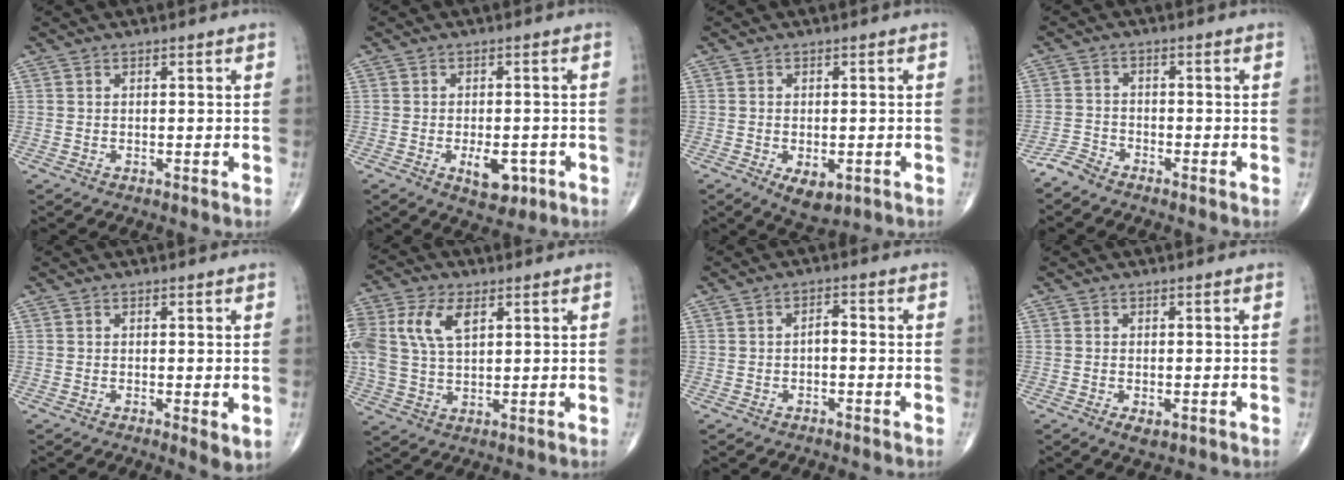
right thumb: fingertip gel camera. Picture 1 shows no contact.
{"total": 5.8, "force": [-2.1, 3.0, 4.4], "torque": [-0.053, 0.004, -0.022]}
{"total": 5.3, "force": [-1.9, 2.8, 4.1], "torque": [-0.062, -0.003, -0.019]}
{"total": 2.8, "force": [-2.7, 0.7, 0.4], "torque": [-0.006, -0.003, -0.062]}
{"total": 3.0, "force": [-0.5, 0.9, 2.8], "torque": [-0.044, -0.012, -0.010]}
{"total": 13.4, "force": [4.2, 7.8, 10.0], "torque": [-0.238, 0.005, 0.079]}
{"total": 2.2, "force": [-0.6, 1.2, 1.7], "torque": [-0.020, 0.011, -0.013]}
{"total": 2.2, "force": [-0.9, 1.1, 1.7], "torque": [-0.028, -0.002, -0.013]}